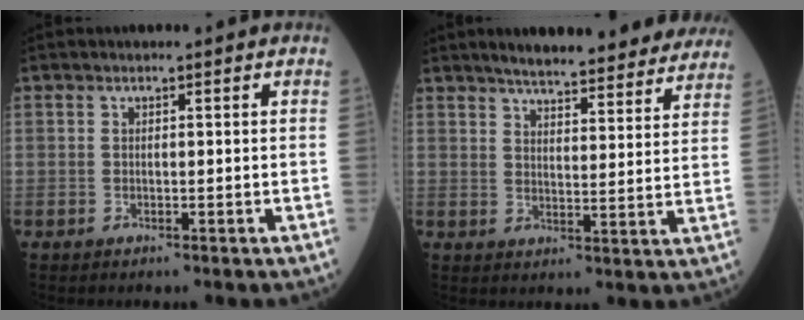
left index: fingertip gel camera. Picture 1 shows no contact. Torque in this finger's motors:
{"motor_torque": [0.68, -1.23, 0.32, 0.13]}